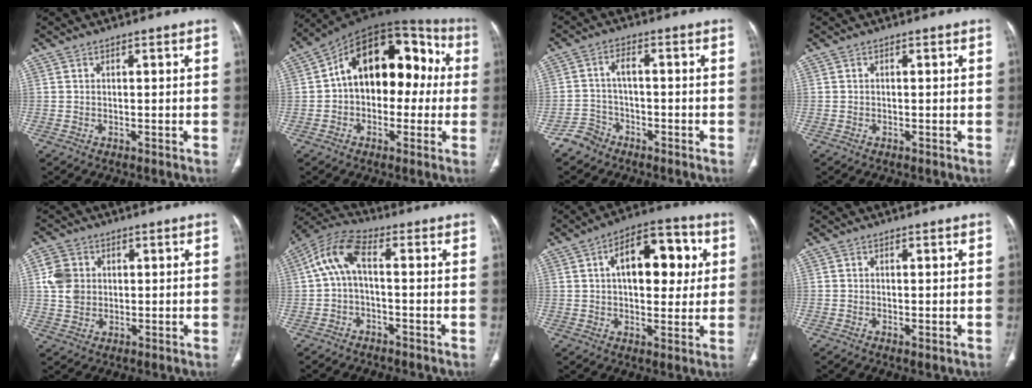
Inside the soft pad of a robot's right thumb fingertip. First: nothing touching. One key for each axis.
{"total": 19.1, "fx": 1.6, "fy": 12.2, "fz": 14.6, "tx": -0.172, "ty": 0.057, "tz": 0.014}
{"total": 4.6, "fx": -3.3, "fy": 3.0, "fz": 0.7, "tx": -0.002, "ty": 0.025, "tz": -0.067}
{"total": 0.0}
{"total": 6.4, "fx": 1.0, "fy": 5.5, "fz": 3.2, "tx": -0.050, "ty": 0.000, "tz": 0.020}
{"total": 8.0, "fx": -0.1, "fy": 3.5, "fz": 7.3, "tx": -0.157, "ty": 0.035, "tz": -0.009}
{"total": 15.8, "fx": 3.8, "fy": 8.4, "fz": 12.8, "tx": -0.148, "ty": 0.015, "tz": 0.052}
{"total": 0.9, "fx": -0.2, "fy": 0.3, "fz": 0.8, "tx": -0.020, "ty": -0.006, "tz": -0.002}